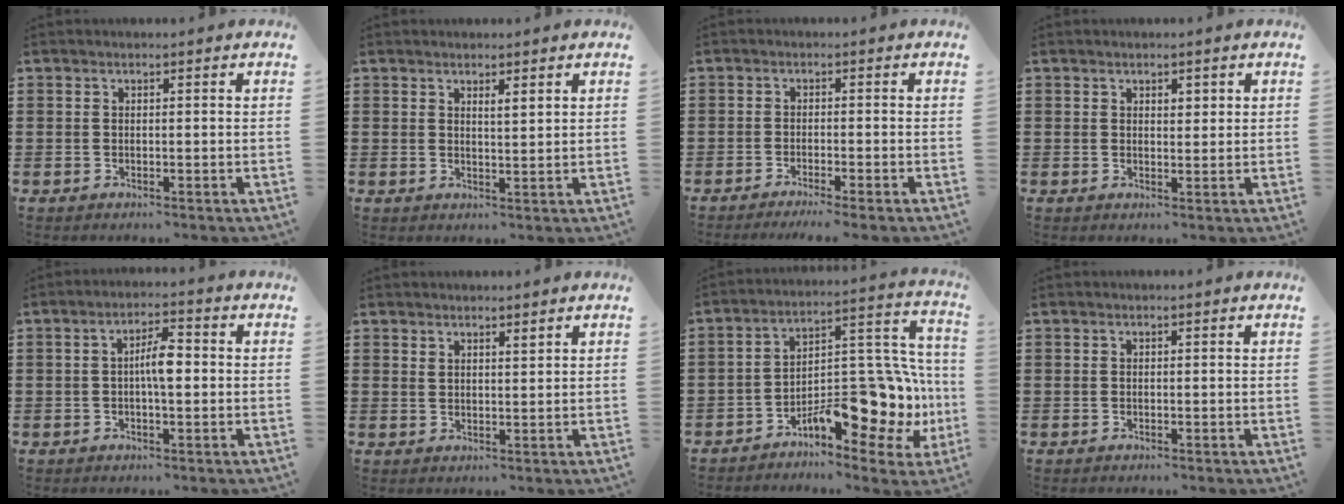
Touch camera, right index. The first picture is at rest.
{"total": 1.4, "force": [1.2, 0.1, 0.8], "torque": [-0.018, 0.001, 0.021]}
{"total": 1.6, "force": [-1.4, -0.3, 0.8], "torque": [-0.014, -0.001, -0.025]}
{"total": 1.3, "force": [0.9, 0.7, 0.7], "torque": [-0.013, 0.006, 0.016]}
{"total": 4.6, "force": [-0.1, 1.4, 4.4], "torque": [-0.071, 0.004, -0.007]}
{"total": 1.8, "force": [1.7, 0.4, 0.5], "torque": [-0.004, -0.002, 0.030]}
{"total": 14.2, "force": [-6.2, 7.0, 10.7], "torque": [-0.120, 0.009, -0.096]}
{"total": 0.0}